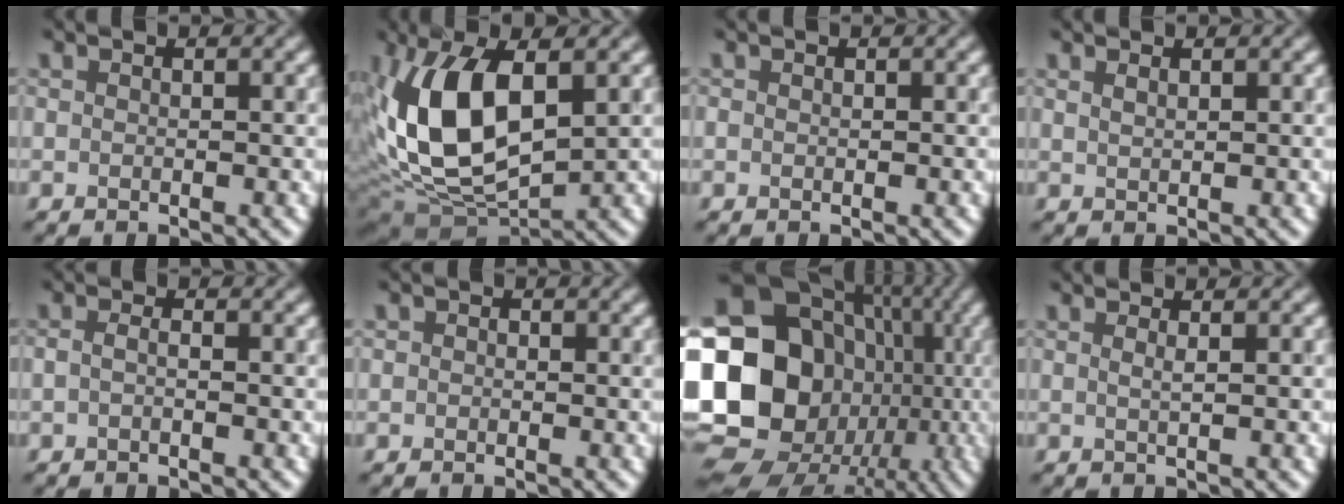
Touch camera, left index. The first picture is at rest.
{"total": 11.0, "force": [1.2, 5.4, 9.5], "torque": [-0.218, -0.001, 0.045]}
{"total": 0.6, "force": [-0.2, -0.4, -0.4], "torque": [-0.002, -0.001, 0.007]}
{"total": 1.4, "force": [1.2, 0.4, 0.6], "torque": [-0.002, 0.016, 0.009]}
{"total": 1.1, "force": [-0.9, -0.6, -0.2], "torque": [-0.010, -0.005, 0.001]}
{"total": 1.1, "force": [-0.6, -0.5, -0.8], "torque": [-0.001, 0.001, 0.010]}
{"total": 21.8, "force": [-2.7, 19.5, 9.3], "torque": [-0.200, 0.012, -0.069]}
{"total": 1.4, "force": [0.7, 0.4, 1.1], "torque": [-0.013, 0.012, -0.005]}